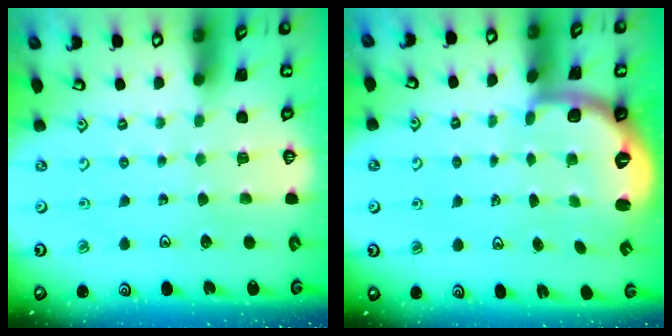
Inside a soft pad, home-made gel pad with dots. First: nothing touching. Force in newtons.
{"total": 2.8, "press": 1.9, "slide": 2.0}